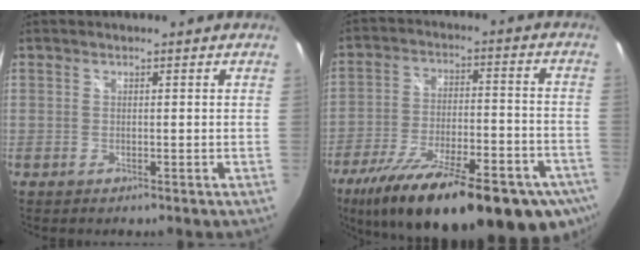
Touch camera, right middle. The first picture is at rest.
{"total": 30.2, "force": [-20.3, 9.2, 20.4], "torque": [-0.347, -0.059, -0.286]}